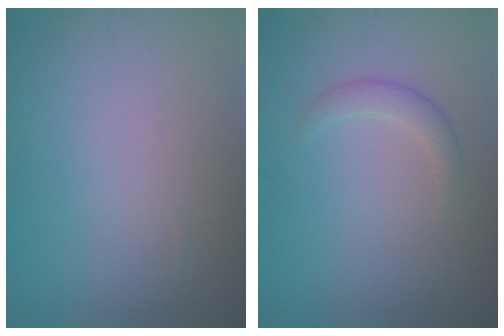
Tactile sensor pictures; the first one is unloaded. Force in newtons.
{"total": 1.6, "press": 1.6, "slide": 0.0}